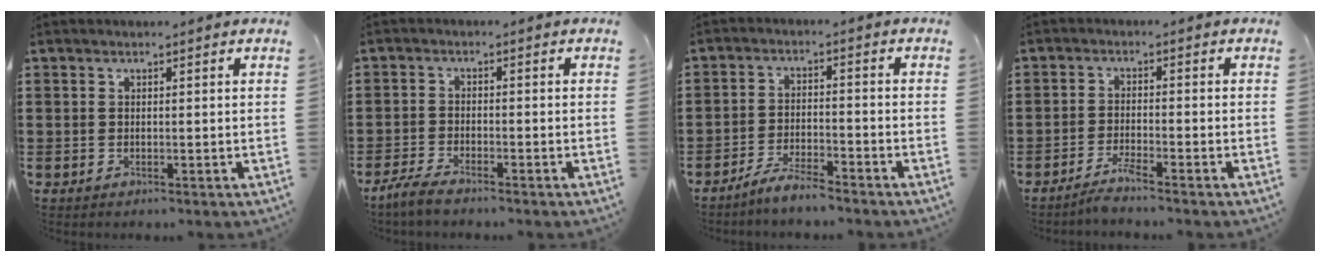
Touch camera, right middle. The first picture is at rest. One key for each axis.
{"total": 3.0, "fx": -2.7, "fy": 0.4, "fz": 1.3, "tx": -0.038, "ty": 0.001, "tz": -0.059}
{"total": 4.3, "fx": -4.0, "fy": 0.2, "fz": 1.5, "tx": -0.034, "ty": 0.002, "tz": -0.080}
{"total": 2.6, "fx": -2.3, "fy": -0.3, "fz": 1.1, "tx": -0.029, "ty": -0.003, "tz": -0.046}